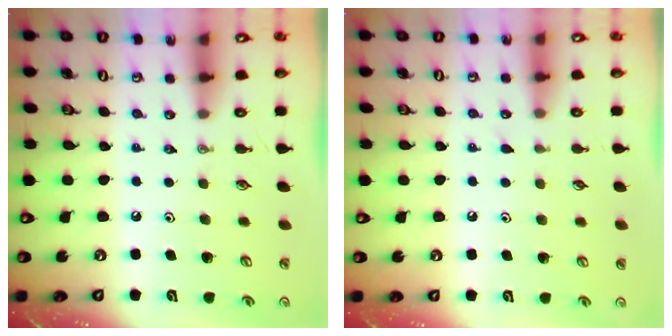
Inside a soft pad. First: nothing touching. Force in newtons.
{"total": 4.5, "press": 4.5, "slide": 0.4}